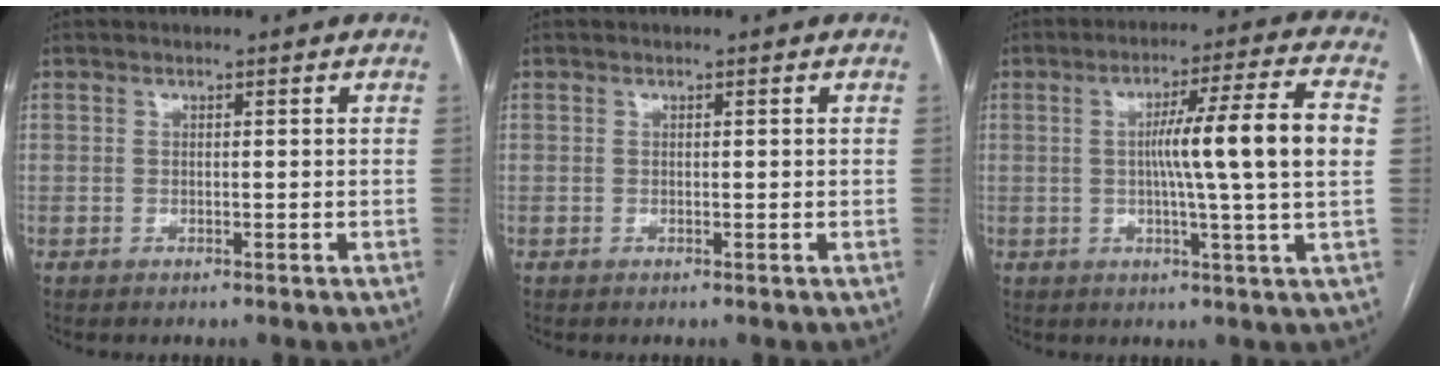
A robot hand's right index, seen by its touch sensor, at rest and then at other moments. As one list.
[{"total": 0.0}, {"total": 12.9, "force": [0.9, -1.4, 12.8], "torque": [-0.197, 0.007, 0.012]}]